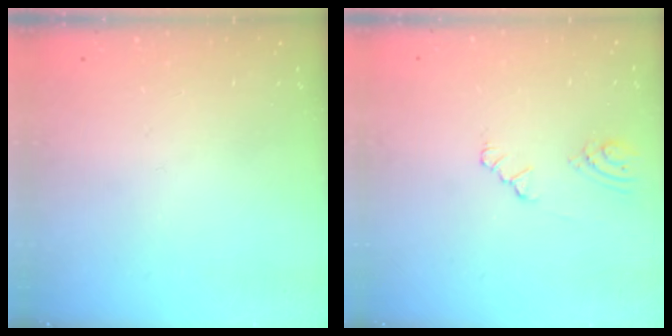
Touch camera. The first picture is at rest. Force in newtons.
{"total": 3.7, "press": 3.7, "slide": 0.5}